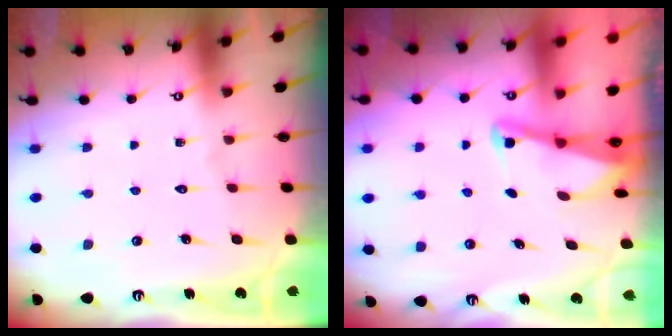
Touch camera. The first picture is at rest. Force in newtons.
{"total": 2.0, "press": 2.0, "slide": 0.4}